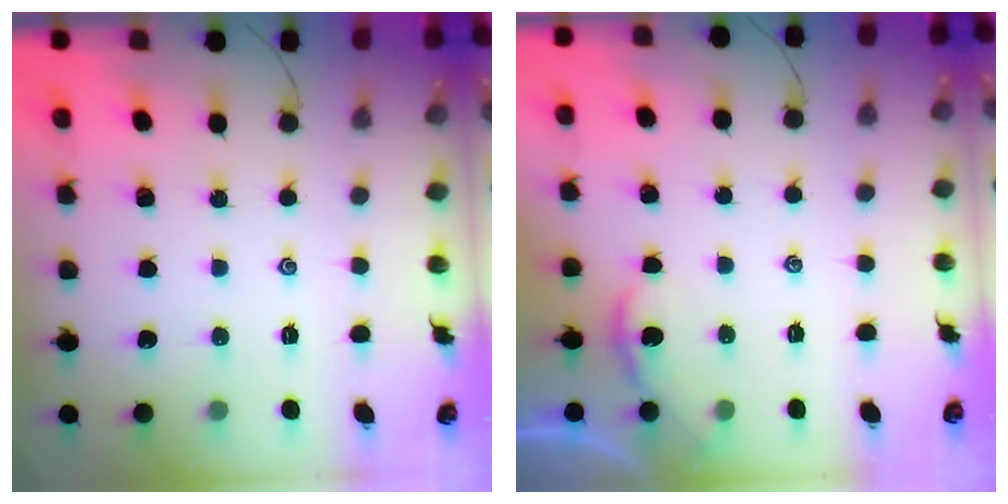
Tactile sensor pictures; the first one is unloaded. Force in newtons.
{"total": 0.9, "press": 0.9, "slide": 0.1}